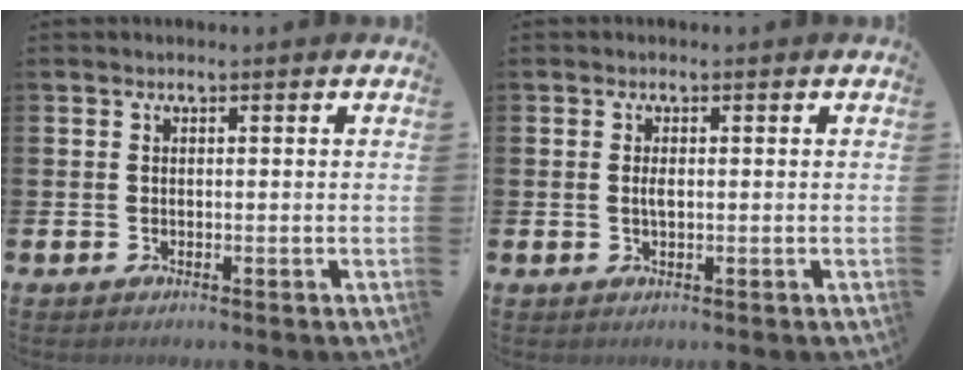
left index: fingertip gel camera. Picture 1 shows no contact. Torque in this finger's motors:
{"motor_torque": [0.56, -0.12, 0.03, 0.08]}